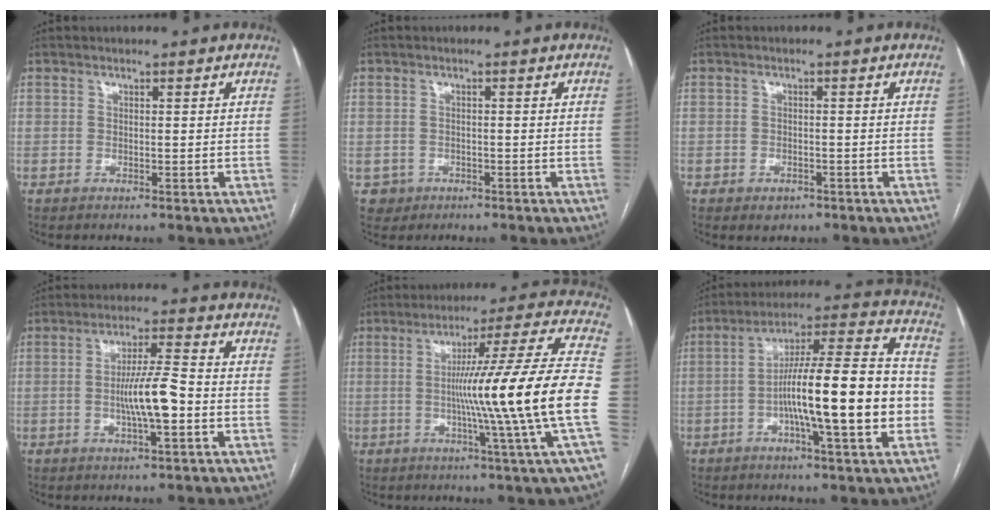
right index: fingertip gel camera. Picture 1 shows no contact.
{"total": 2.8, "force": [-1.1, 2.5, -0.1], "torque": [0.009, 0.010, -0.016]}
{"total": 2.1, "force": [-1.2, 1.5, 0.8], "torque": [-0.008, 0.003, -0.009]}
{"total": 7.8, "force": [-1.6, 0.8, 7.6], "torque": [-0.140, 0.004, -0.031]}
{"total": 20.7, "force": [-2.9, -3.1, 20.2], "torque": [-0.273, -0.006, -0.063]}
{"total": 18.8, "force": [-3.9, 1.7, 18.3], "torque": [-0.293, 0.016, -0.062]}